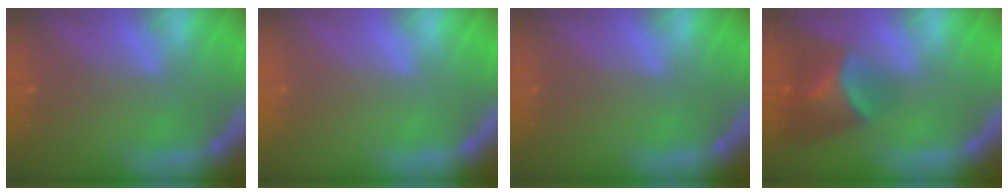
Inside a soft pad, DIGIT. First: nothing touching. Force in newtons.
{"total": 0.0}
{"total": 0.0}
{"total": 6.0}